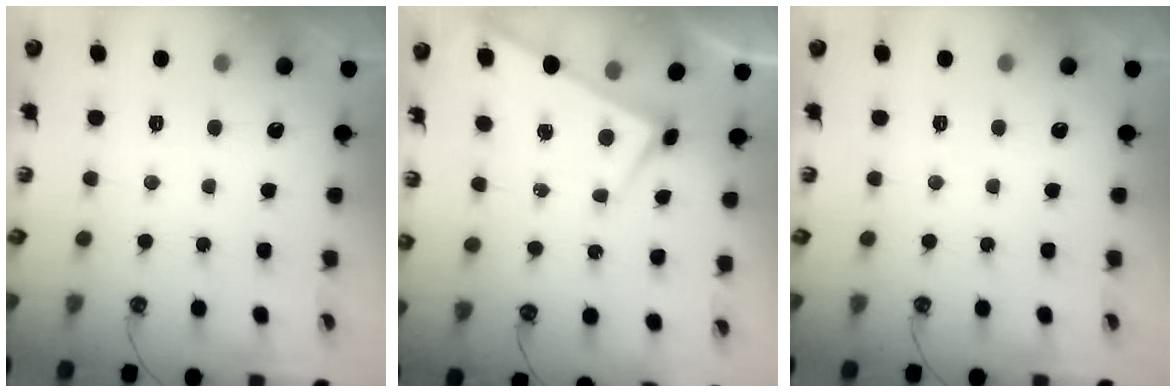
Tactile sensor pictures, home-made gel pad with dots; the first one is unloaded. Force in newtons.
{"total": 2.7, "press": 2.7, "slide": 0.3}
{"total": 0.0}